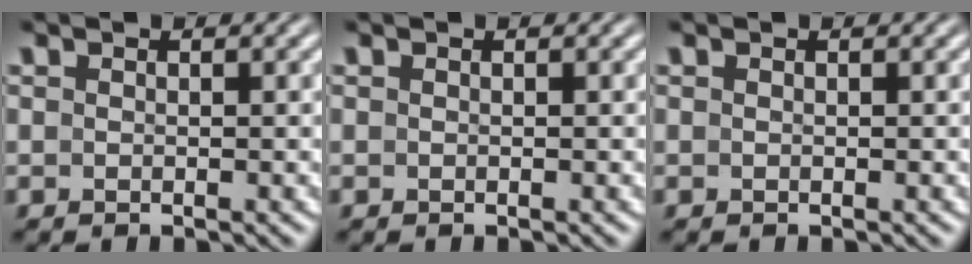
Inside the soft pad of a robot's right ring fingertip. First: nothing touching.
{"total": 0.0}
{"total": 0.0}